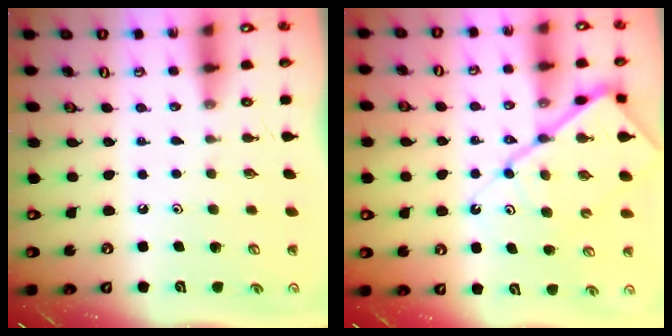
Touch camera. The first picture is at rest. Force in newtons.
{"total": 14.9, "press": 14.8, "slide": 1.8}